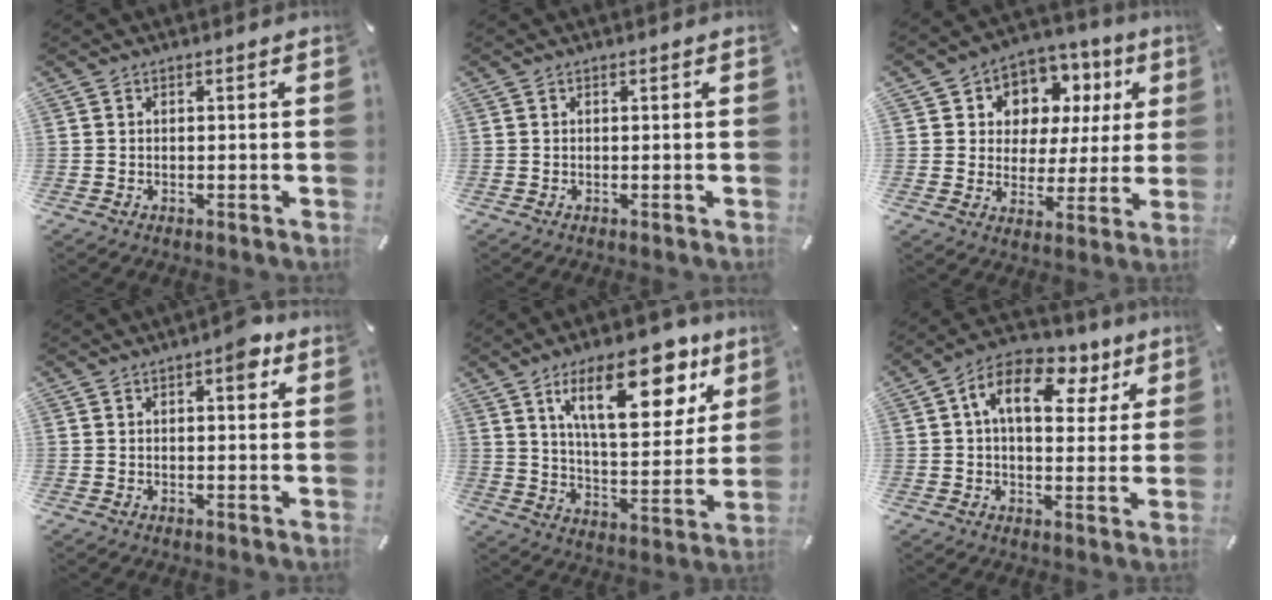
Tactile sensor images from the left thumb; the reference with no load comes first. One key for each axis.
{"total": 0.0}
{"total": 9.5, "fx": 3.8, "fy": 8.3, "fz": 2.3, "tx": -0.045, "ty": -0.029, "tz": 0.073}
{"total": 4.7, "fx": 1.9, "fy": 2.1, "fz": 3.7, "tx": -0.039, "ty": -0.005, "tz": 0.022}
{"total": 22.5, "fx": 11.9, "fy": 9.9, "fz": 16.3, "tx": -0.246, "ty": -0.045, "tz": 0.190}
{"total": 13.0, "fx": 4.9, "fy": 7.7, "fz": 9.3, "tx": -0.145, "ty": -0.006, "tz": 0.082}